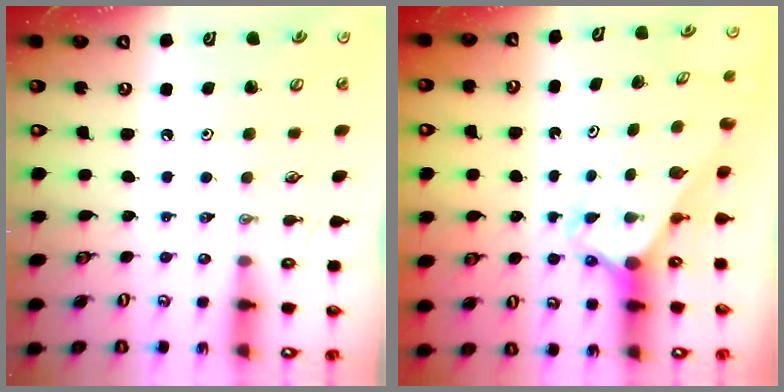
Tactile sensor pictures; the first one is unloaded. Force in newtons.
{"total": 2.7, "press": 2.7, "slide": 0.1}